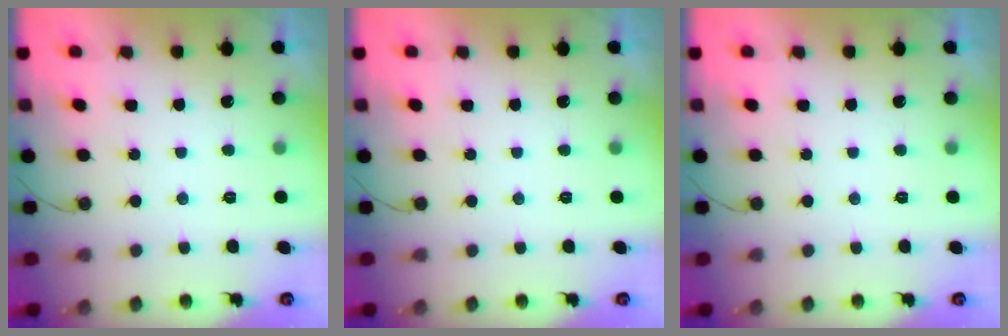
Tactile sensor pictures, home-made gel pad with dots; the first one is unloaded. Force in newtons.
{"total": 0.0}
{"total": 0.0}